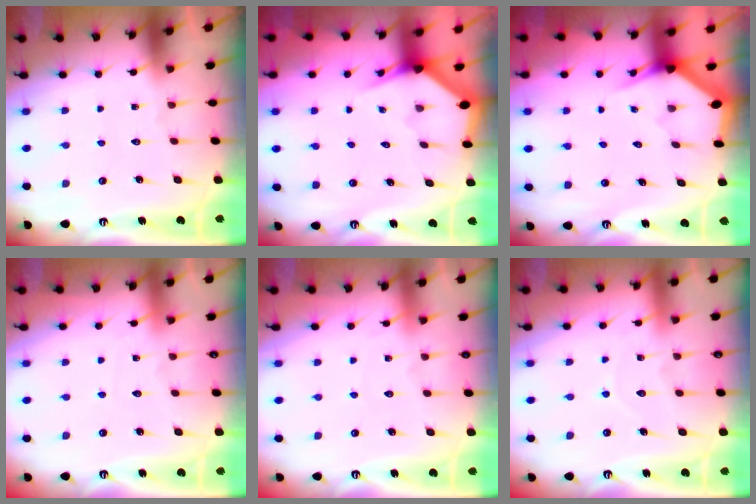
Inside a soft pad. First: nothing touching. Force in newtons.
{"total": 2.8, "press": 2.8, "slide": 0.2}
{"total": 3.0, "press": 3.0, "slide": 0.0}
{"total": 2.1, "press": 2.1, "slide": 0.2}
{"total": 3.8, "press": 3.7, "slide": 0.4}
{"total": 6.3, "press": 6.3, "slide": 0.4}